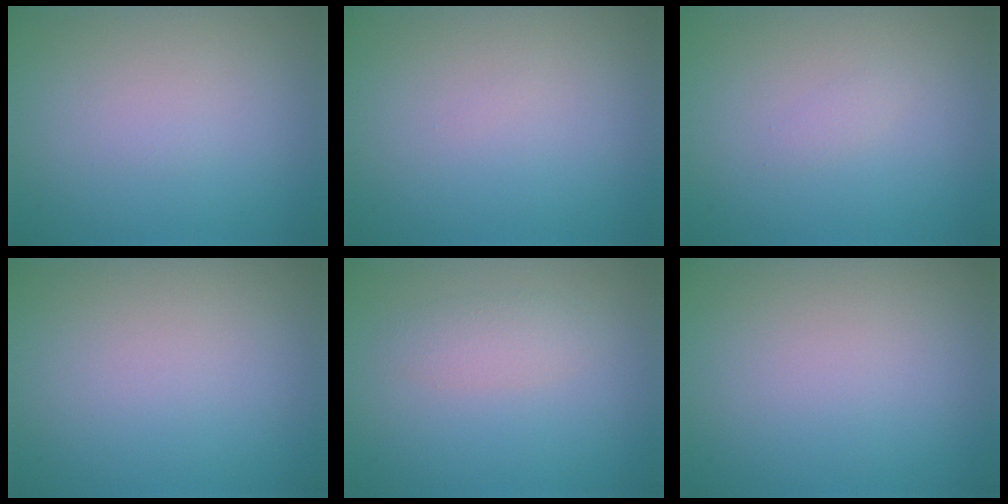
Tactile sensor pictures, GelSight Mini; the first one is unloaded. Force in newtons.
{"total": 0.0}
{"total": 0.7, "press": 0.6, "slide": 0.1}
{"total": 0.0}
{"total": 1.7, "press": 1.7, "slide": 0.1}
{"total": 0.0}